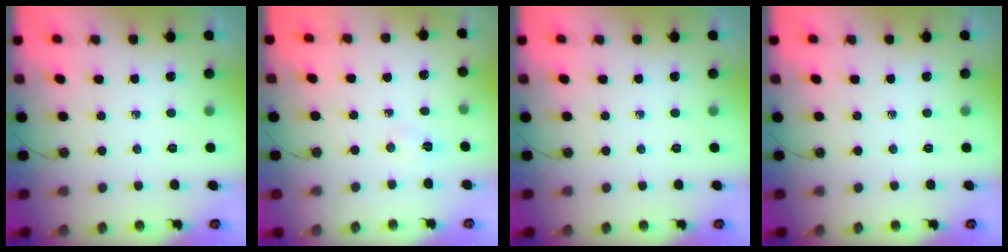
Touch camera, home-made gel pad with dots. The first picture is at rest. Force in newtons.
{"total": 2.9, "press": 1.4, "slide": 2.6}
{"total": 0.0}
{"total": 0.0}